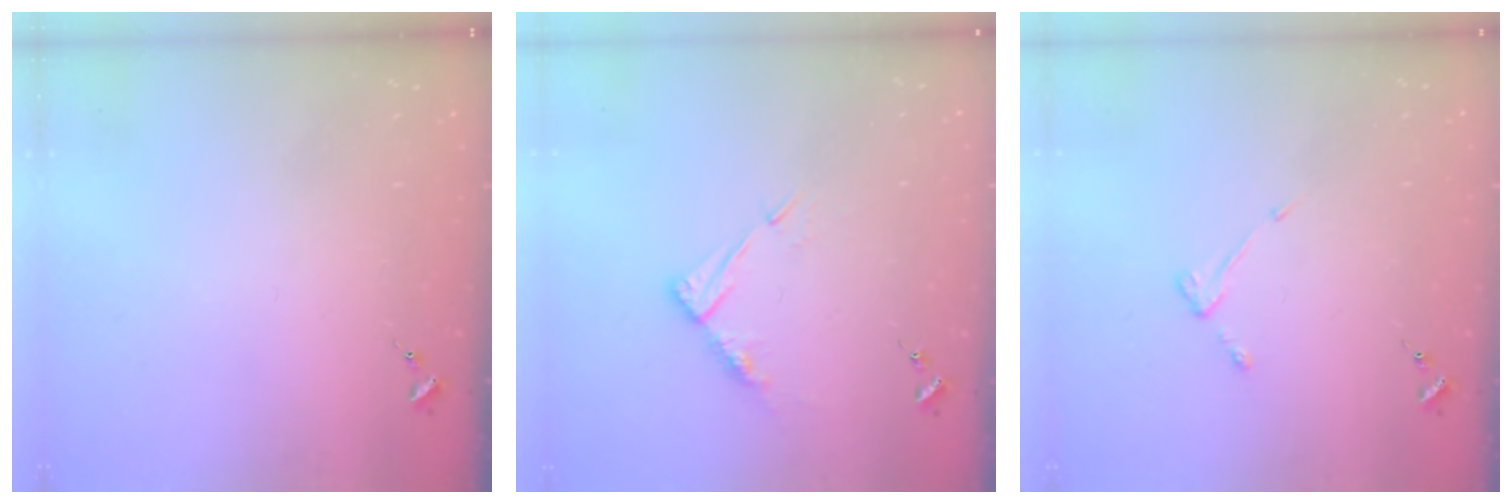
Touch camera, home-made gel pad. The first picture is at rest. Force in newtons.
{"total": 9.0, "press": 9.0, "slide": 0.8}
{"total": 3.5, "press": 3.4, "slide": 0.5}